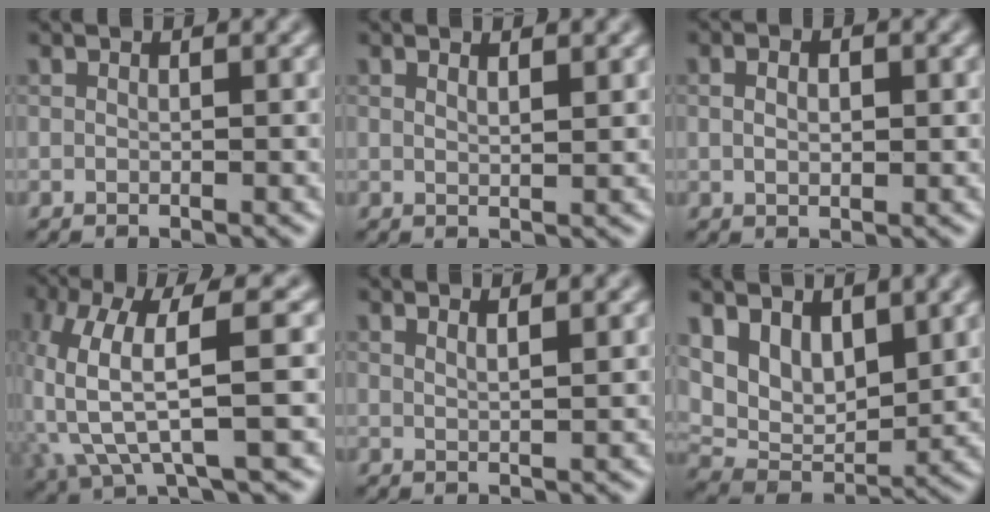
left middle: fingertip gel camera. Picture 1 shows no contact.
{"total": 1.5, "force": [1.0, 0.4, 1.1], "torque": [-0.007, 0.002, 0.012]}
{"total": 1.9, "force": [0.3, 1.1, 1.5], "torque": [-0.026, 0.000, 0.006]}
{"total": 8.0, "force": [-0.1, 1.9, 7.7], "torque": [-0.164, 0.002, -0.003]}
{"total": 2.3, "force": [1.4, 0.8, 1.5], "torque": [-0.004, 0.008, 0.000]}
{"total": 6.6, "force": [3.5, 3.9, 4.0], "torque": [-0.077, -0.015, 0.064]}